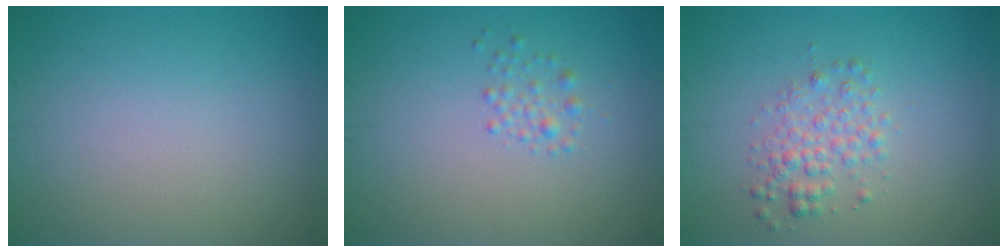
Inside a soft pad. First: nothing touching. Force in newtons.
{"total": 1.2, "press": 1.2, "slide": 0.0}
{"total": 2.5, "press": 2.5, "slide": 0.1}